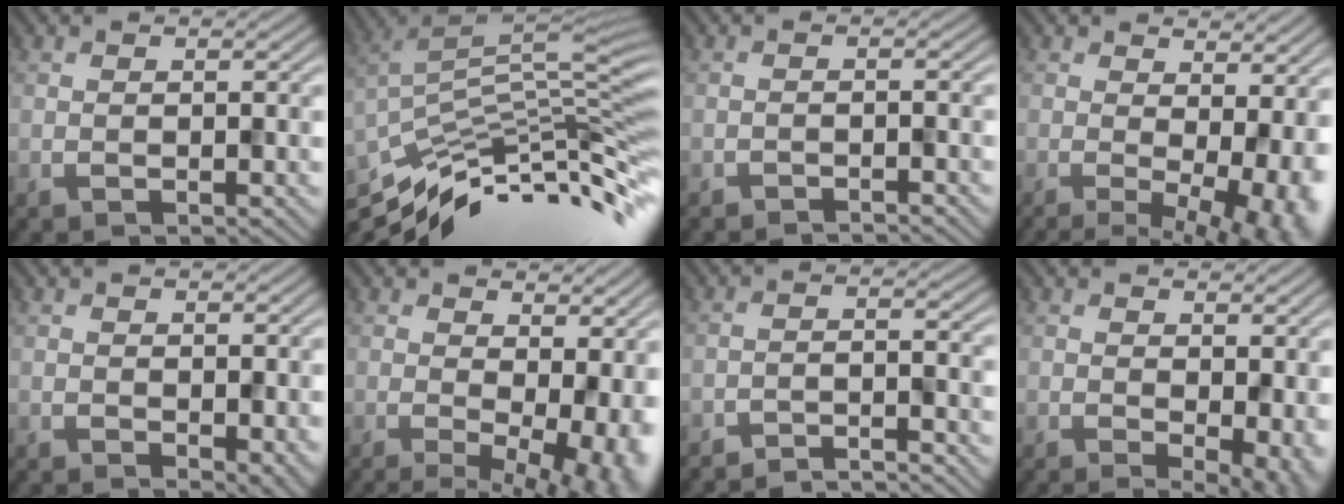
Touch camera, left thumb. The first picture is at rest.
{"total": 10.8, "force": [-7.2, 2.3, 7.7], "torque": [-0.157, 0.008, -0.121]}
{"total": 1.7, "force": [-1.3, -0.3, -1.0], "torque": [0.017, 0.006, -0.027]}
{"total": 7.6, "force": [0.2, 2.9, 7.1], "torque": [-0.074, 0.003, 0.024]}
{"total": 2.5, "force": [-0.3, 1.4, 2.1], "torque": [-0.027, -0.010, 0.013]}
{"total": 8.5, "force": [0.7, 3.8, 7.5], "torque": [-0.083, 0.002, 0.038]}
{"total": 4.3, "force": [-4.2, -0.4, -0.4], "torque": [0.011, 0.014, -0.076]}
{"total": 3.5, "force": [0.4, 1.7, 3.0], "torque": [-0.040, -0.012, 0.022]}